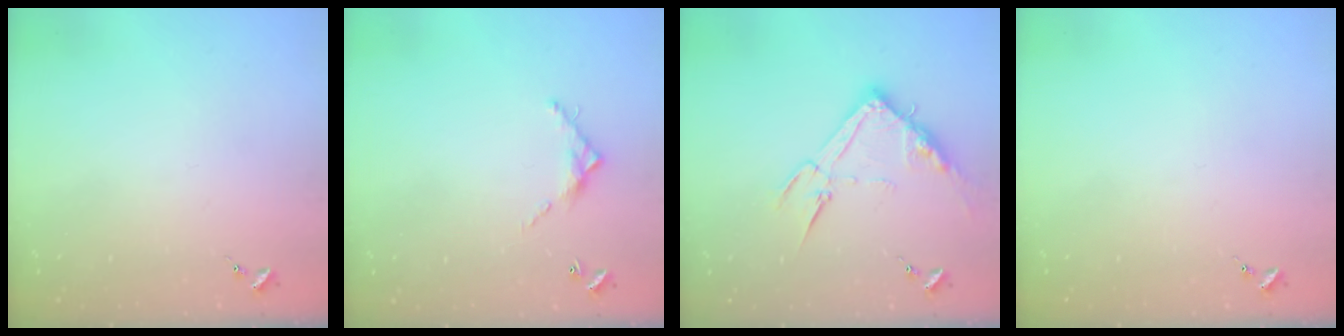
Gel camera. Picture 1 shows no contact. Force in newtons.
{"total": 7.0, "press": 7.0, "slide": 0.2}
{"total": 13.9, "press": 13.8, "slide": 0.9}
{"total": 0.0}